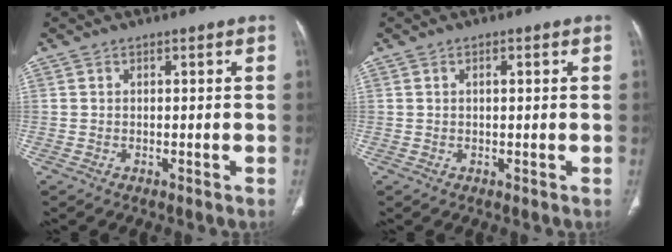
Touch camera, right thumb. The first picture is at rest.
{"total": 1.2, "force": [0.3, 0.4, 1.1], "torque": [-0.018, 0.006, 0.006]}